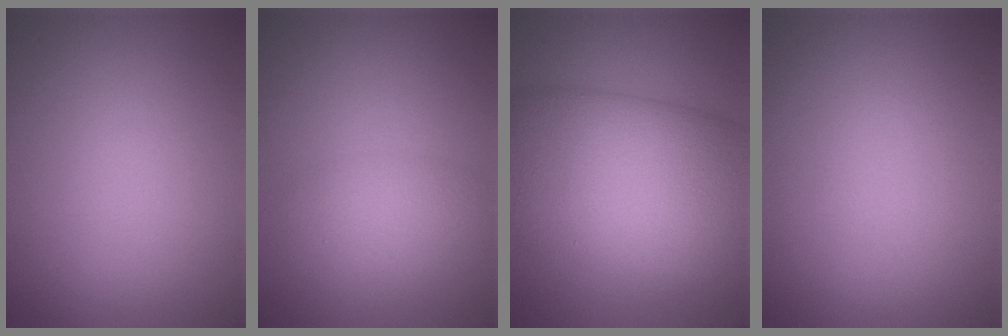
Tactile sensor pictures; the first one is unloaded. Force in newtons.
{"total": 2.6, "press": 2.6, "slide": 0.2}
{"total": 13.7, "press": 13.7, "slide": 0.3}
{"total": 0.0}